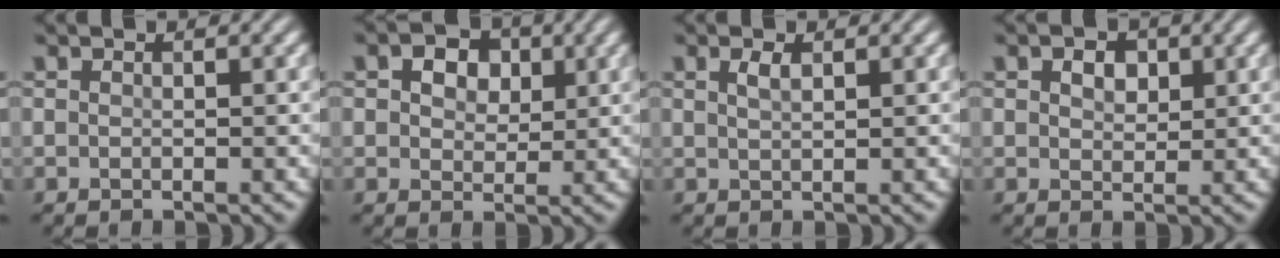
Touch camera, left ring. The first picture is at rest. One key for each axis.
{"total": 4.2, "fx": 1.7, "fy": 3.0, "fz": 2.6, "tx": -0.041, "ty": 0.003, "tz": 0.011}
{"total": 1.2, "fx": 0.7, "fy": 0.4, "fz": 0.9, "tx": -0.019, "ty": 0.002, "tz": 0.013}
{"total": 2.4, "fx": 1.1, "fy": 1.6, "fz": 1.4, "tx": -0.023, "ty": 0.001, "tz": 0.014}